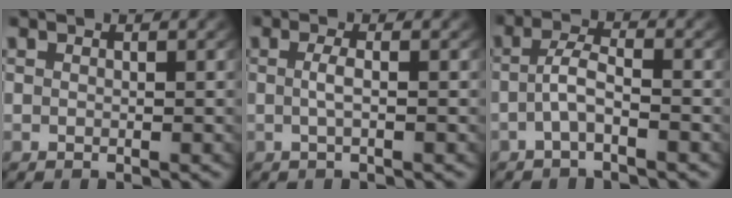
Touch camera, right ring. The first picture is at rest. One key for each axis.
{"total": 1.4, "fx": -0.4, "fy": -0.1, "fz": 1.3, "tx": -0.032, "ty": -0.007, "tz": -0.003}
{"total": 2.5, "fx": -1.5, "fy": 0.5, "fz": 1.9, "tx": -0.037, "ty": 0.001, "tz": -0.027}